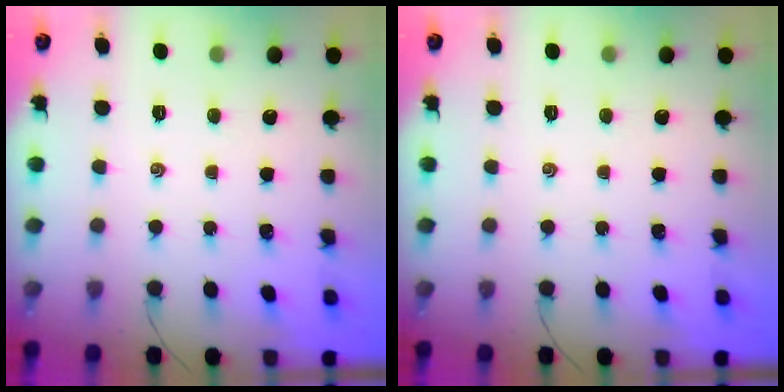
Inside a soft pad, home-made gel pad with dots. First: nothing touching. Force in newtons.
{"total": 0.0}